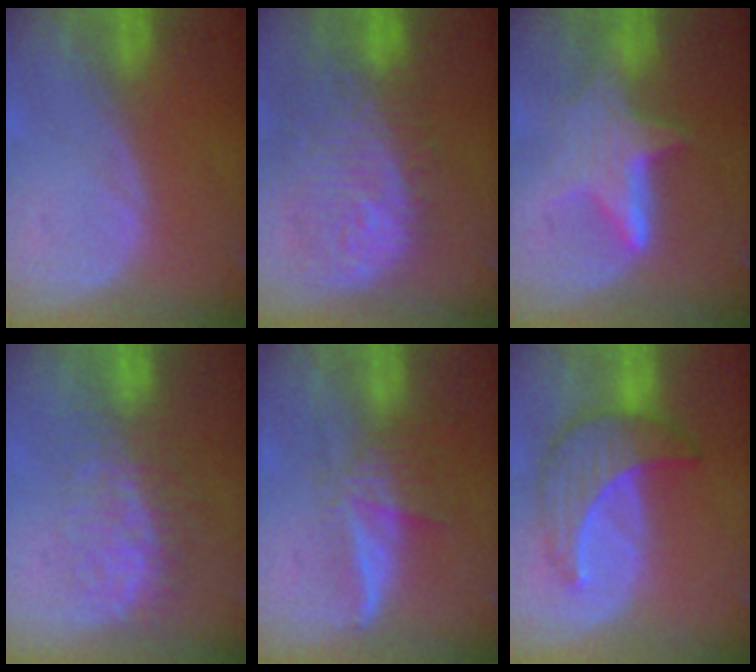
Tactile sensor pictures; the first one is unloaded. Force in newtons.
{"total": 12.0, "press": 10.7, "slide": 5.4}
{"total": 6.4, "press": 6.2, "slide": 1.7}
{"total": 7.6, "press": 7.3, "slide": 2.1}
{"total": 5.8, "press": 5.2, "slide": 2.6}
{"total": 7.5, "press": 7.5, "slide": 0.3}